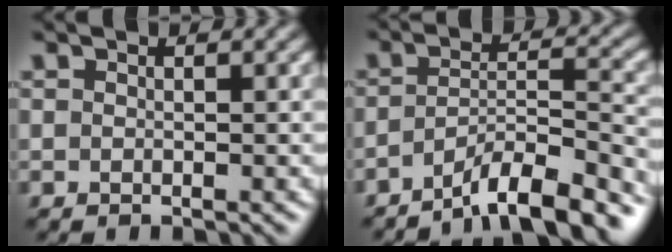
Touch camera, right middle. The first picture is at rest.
{"total": 7.4, "force": [-5.5, 1.4, 4.7], "torque": [-0.071, 0.005, -0.093]}